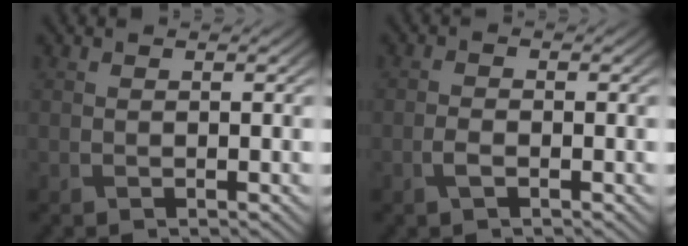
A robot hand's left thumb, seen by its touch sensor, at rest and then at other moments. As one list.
[{"total": 1.6, "force": [-0.8, 0.7, 1.2], "torque": [-0.028, 0.001, -0.018]}]